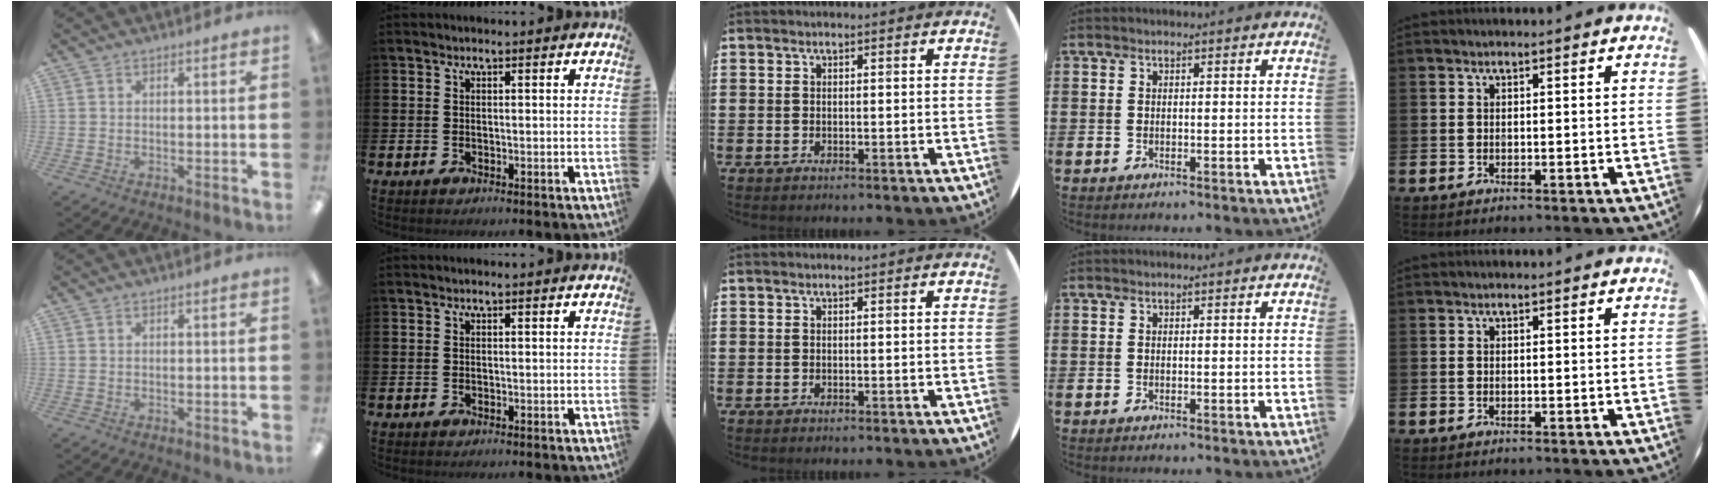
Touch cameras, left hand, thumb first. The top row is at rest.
{}